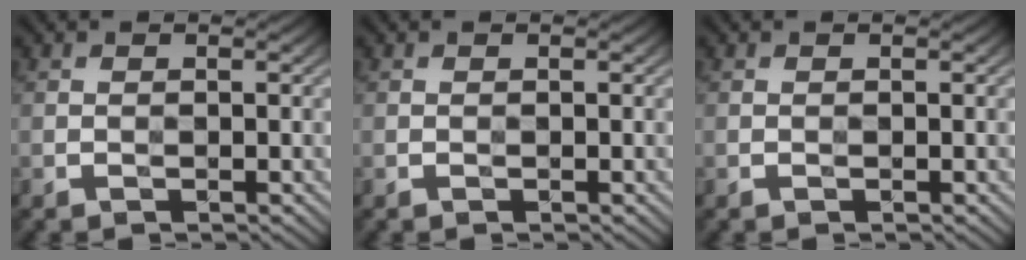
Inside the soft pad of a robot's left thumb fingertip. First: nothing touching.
{"total": 0.0}
{"total": 0.0}